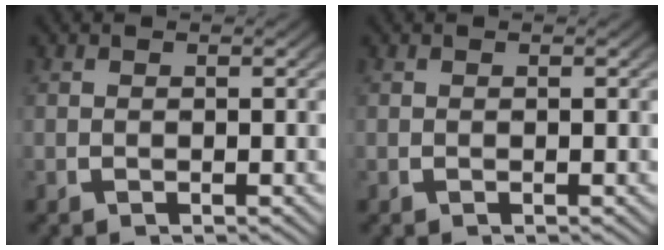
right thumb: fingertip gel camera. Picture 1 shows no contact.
{"total": 0.0}